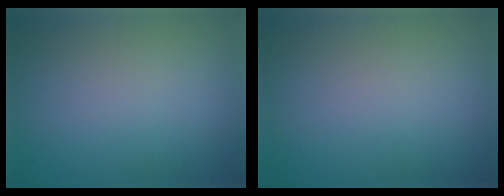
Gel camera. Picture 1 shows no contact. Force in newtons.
{"total": 0.0}